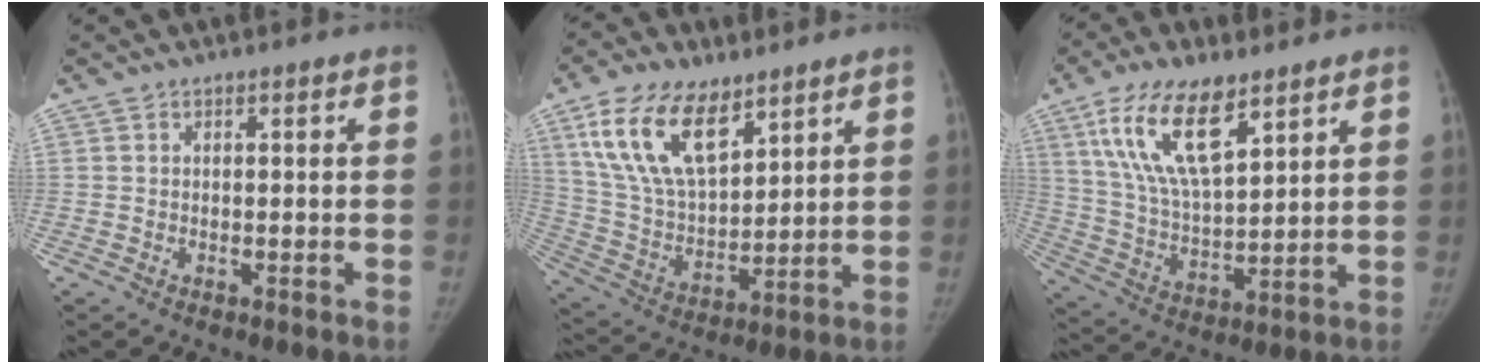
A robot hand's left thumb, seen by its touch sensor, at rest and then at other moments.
{"total": 17.8, "force": [10.0, 9.0, 11.7], "torque": [-0.189, -0.038, 0.196]}
{"total": 16.5, "force": [9.0, 6.5, 12.2], "torque": [-0.210, -0.033, 0.176]}